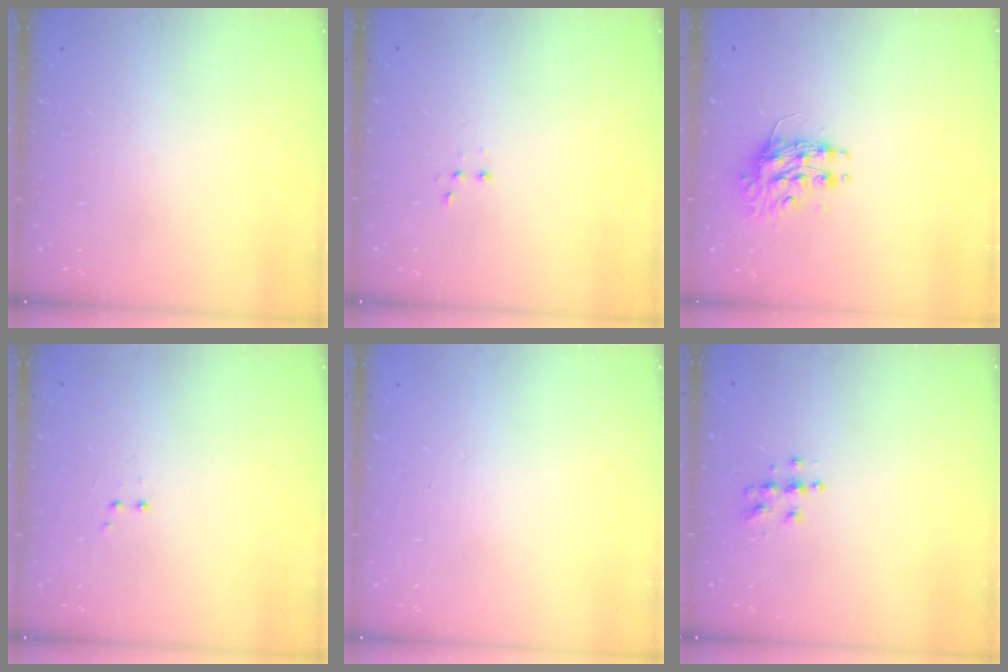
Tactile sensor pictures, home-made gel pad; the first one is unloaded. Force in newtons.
{"total": 2.8, "press": 2.7, "slide": 0.7}
{"total": 10.4, "press": 10.3, "slide": 0.8}
{"total": 2.0, "press": 1.8, "slide": 0.9}
{"total": 0.0}
{"total": 5.4, "press": 5.4, "slide": 0.4}